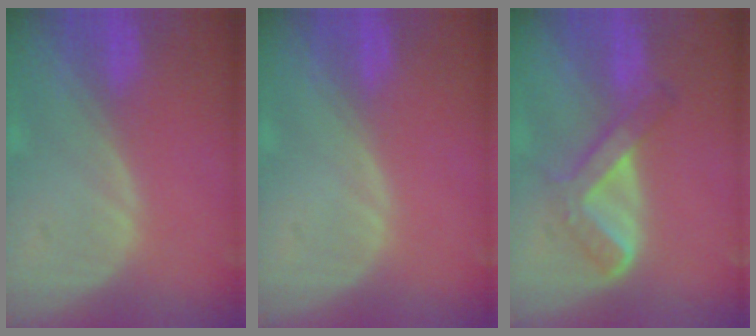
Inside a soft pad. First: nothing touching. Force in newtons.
{"total": 0.0}
{"total": 5.4, "press": 5.1, "slide": 1.6}